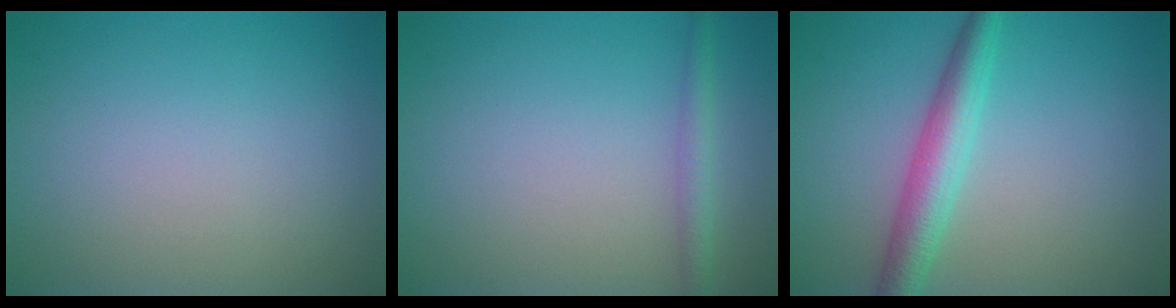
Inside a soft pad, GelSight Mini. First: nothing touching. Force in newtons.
{"total": 1.7, "press": 1.7, "slide": 0.1}
{"total": 4.0, "press": 4.0, "slide": 0.0}